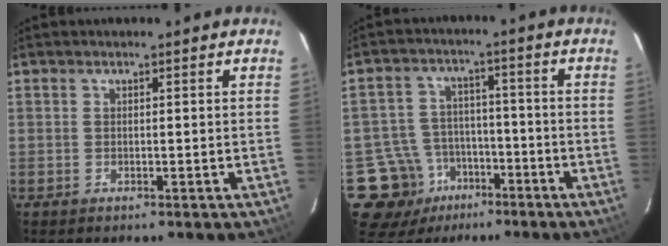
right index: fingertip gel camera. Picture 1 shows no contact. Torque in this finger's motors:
{"motor_torque": [-0.84, -0.82, -1.05, -0.21]}